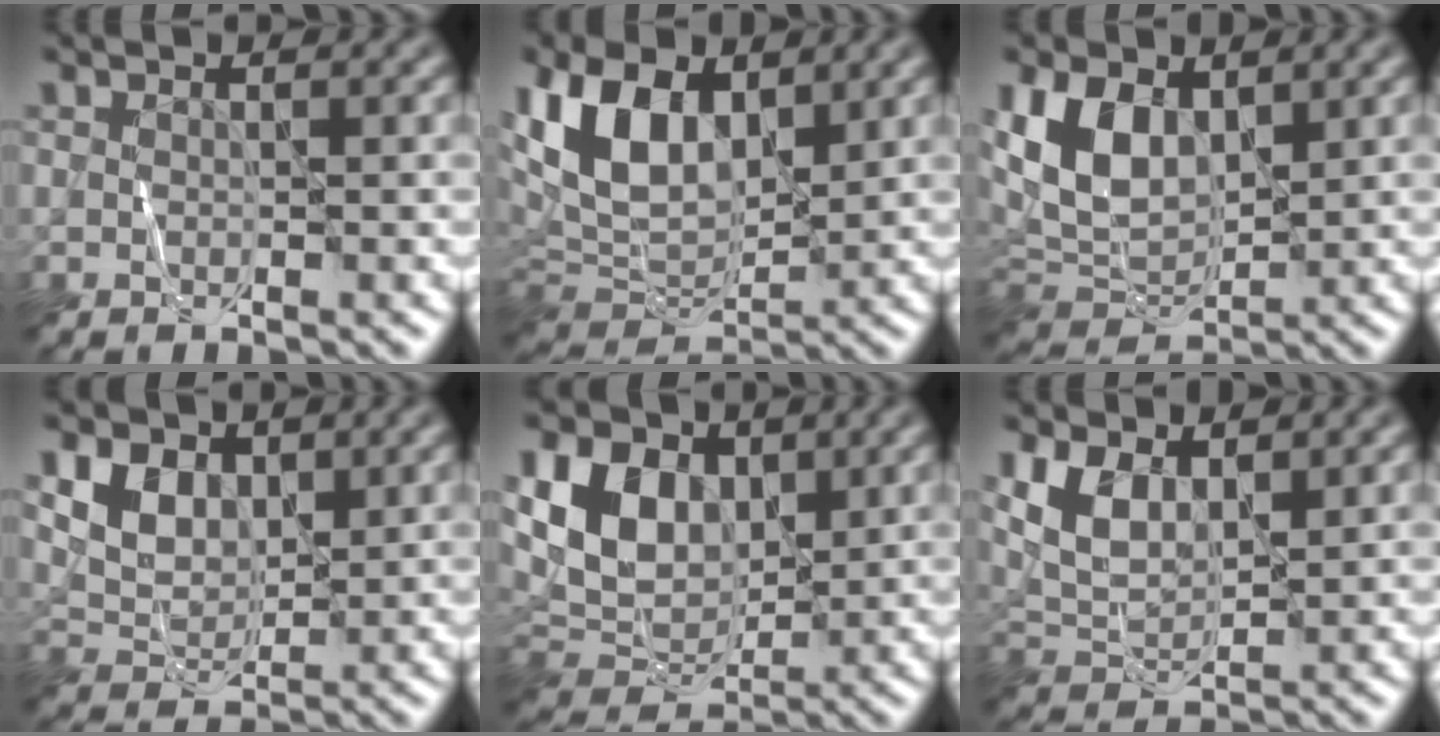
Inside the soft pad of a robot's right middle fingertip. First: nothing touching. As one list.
[{"total": 9.5, "force": [3.4, 5.7, 6.7], "torque": [-0.156, 0.003, 0.059]}, {"total": 6.6, "force": [2.1, 4.3, 4.6], "torque": [-0.100, -0.005, 0.039]}, {"total": 4.3, "force": [1.9, 3.1, 2.3], "torque": [-0.058, -0.009, 0.037]}, {"total": 7.8, "force": [2.3, 5.5, 5.0], "torque": [-0.107, -0.001, 0.039]}, {"total": 4.0, "force": [1.8, 2.4, 2.7], "torque": [-0.068, -0.004, 0.038]}]